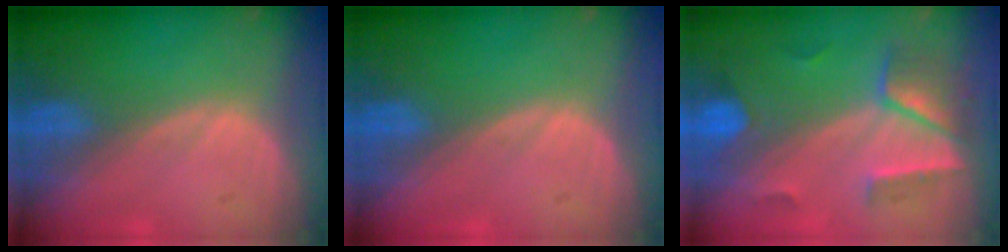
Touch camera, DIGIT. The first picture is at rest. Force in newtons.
{"total": 0.0}
{"total": 6.9, "press": 6.4, "slide": 2.6}